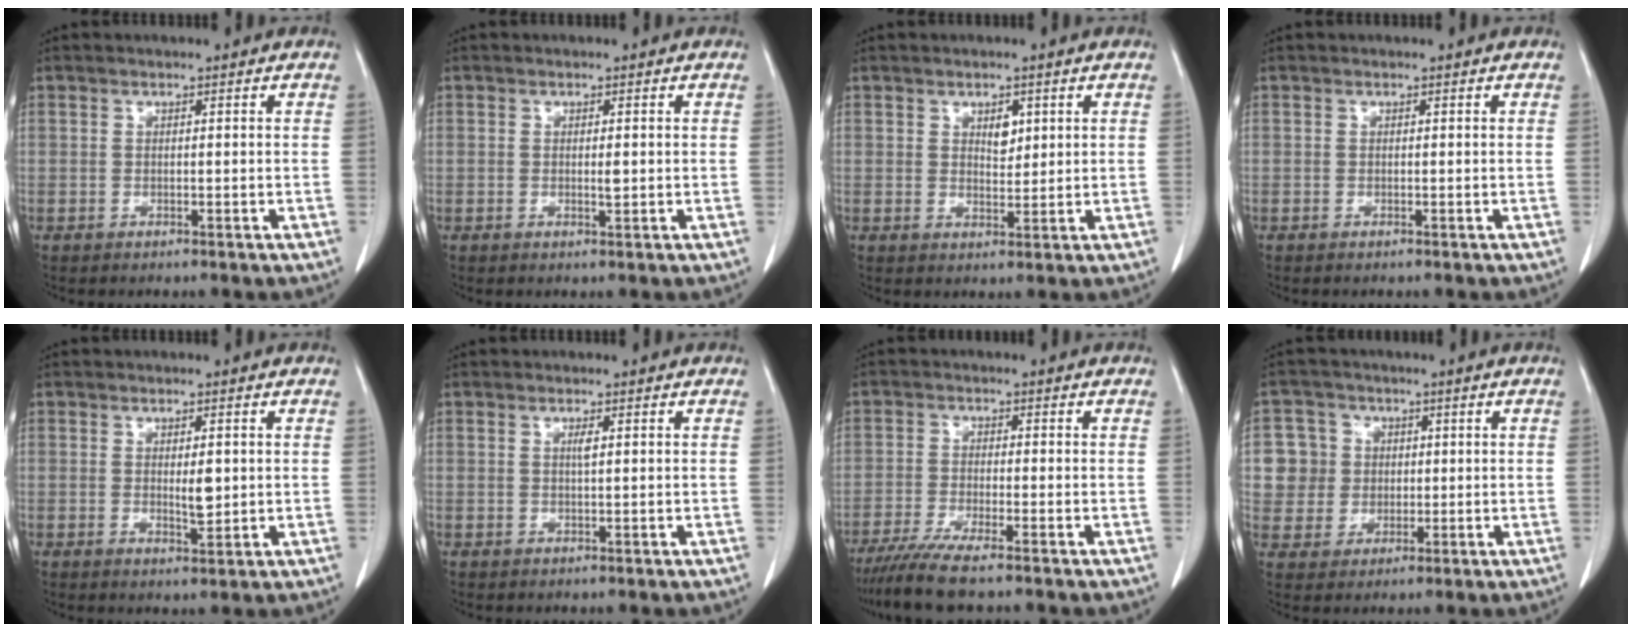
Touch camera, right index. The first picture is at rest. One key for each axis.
{"total": 1.1, "fx": 0.1, "fy": 0.3, "fz": 1.1, "tx": -0.018, "ty": -0.003, "tz": 0.002}
{"total": 2.7, "fx": 1.2, "fy": 1.4, "fz": 1.9, "tx": -0.027, "ty": -0.004, "tz": 0.020}
{"total": 0.0}
{"total": 2.9, "fx": 0.3, "fy": 0.9, "fz": 2.7, "tx": -0.044, "ty": -0.005, "tz": 0.006}
{"total": 1.0, "fx": 0.3, "fy": 0.0, "fz": 1.0, "tx": -0.020, "ty": 0.000, "tz": 0.005}
{"total": 6.4, "fx": -5.2, "fy": -0.4, "fz": 3.7, "tx": -0.061, "ty": -0.018, "tz": -0.090}
{"total": 6.9, "fx": 1.1, "fy": 6.8, "fz": 0.7, "tx": -0.013, "ty": 0.018, "tz": 0.027}